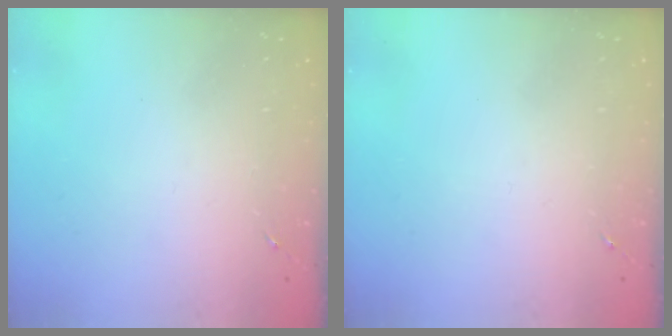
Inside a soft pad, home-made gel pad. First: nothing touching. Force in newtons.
{"total": 0.0}